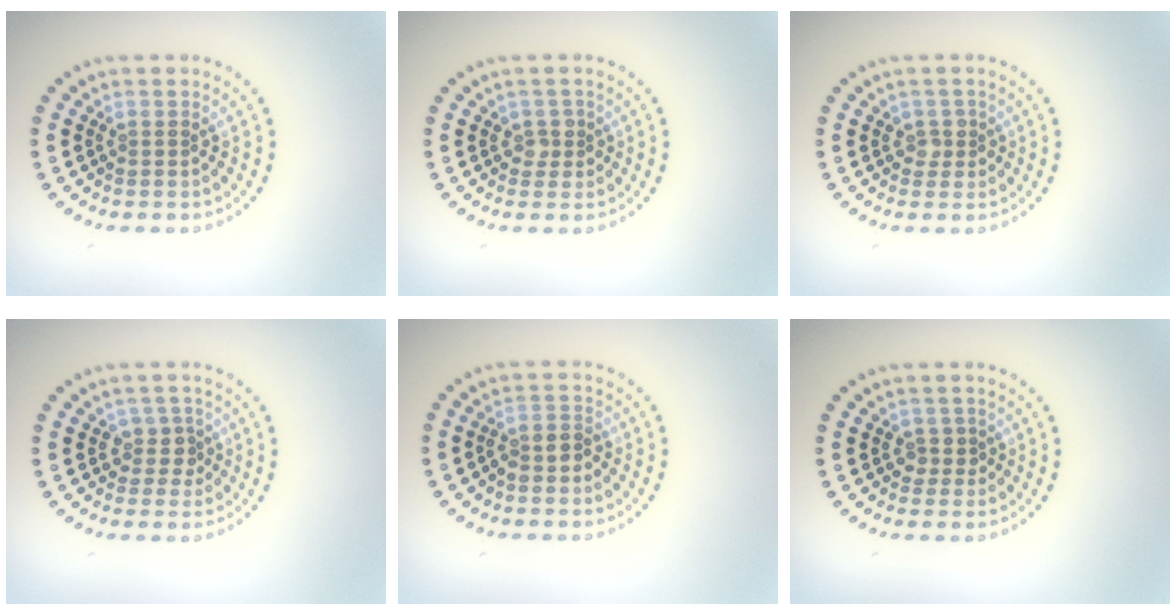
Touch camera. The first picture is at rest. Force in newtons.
{"total": 1.3, "press": 1.2, "slide": 0.6}
{"total": 1.3, "press": 1.2, "slide": 0.6}
{"total": 2.0, "press": 1.6, "slide": 1.2}
{"total": 2.0, "press": 1.7, "slide": 1.1}
{"total": 1.3, "press": 1.0, "slide": 0.7}